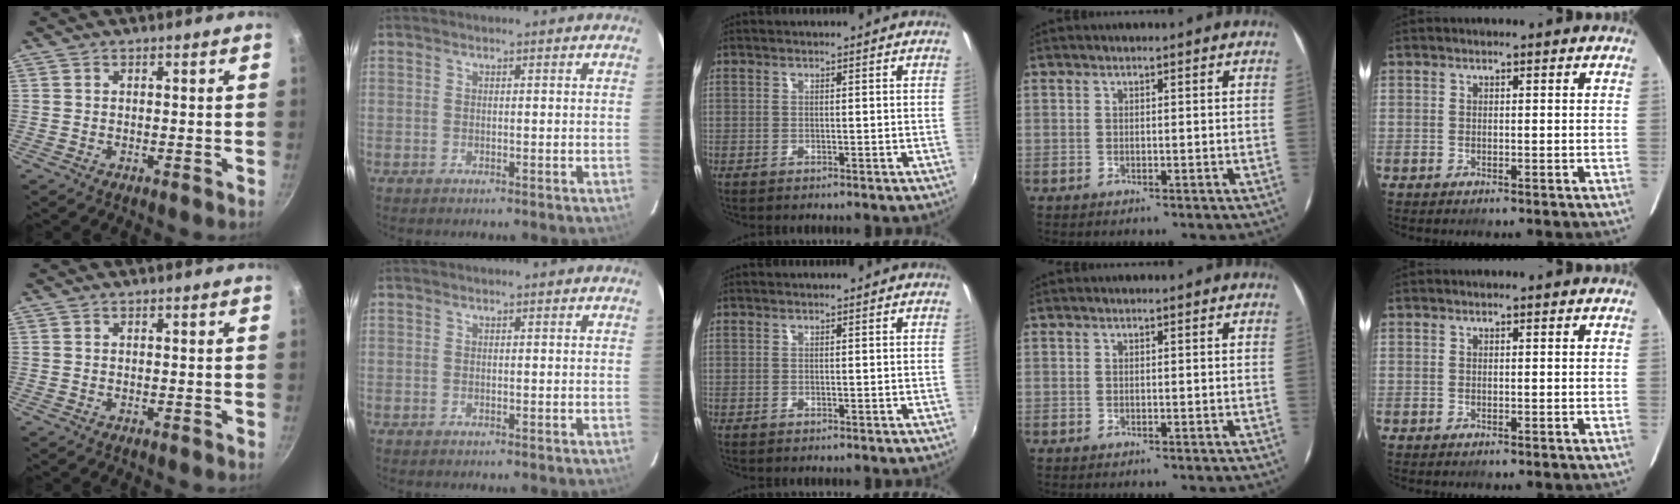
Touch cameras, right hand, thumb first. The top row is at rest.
{}